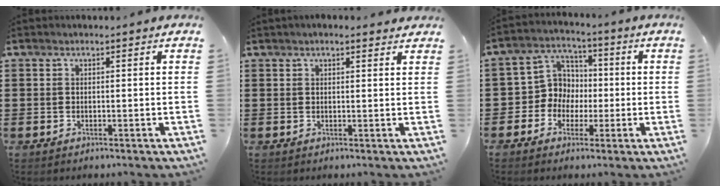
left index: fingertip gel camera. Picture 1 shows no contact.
{"total": 1.4, "force": [1.2, 0.3, 0.8], "torque": [-0.017, 0.003, 0.021]}
{"total": 7.2, "force": [-1.0, 6.8, 2.1], "torque": [-0.079, 0.009, -0.023]}